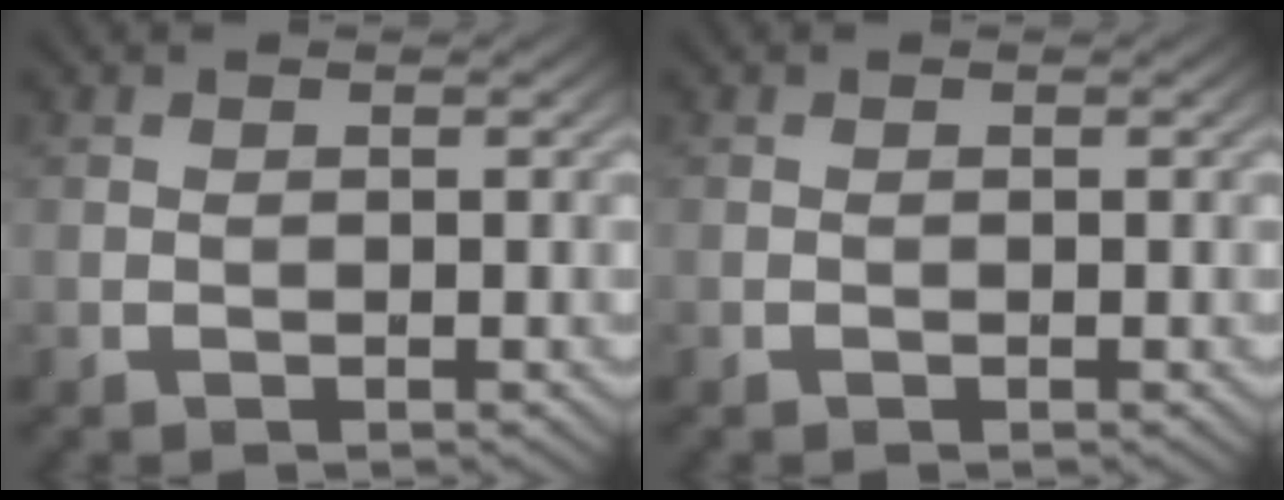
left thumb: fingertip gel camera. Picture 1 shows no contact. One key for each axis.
{"total": 0.0}